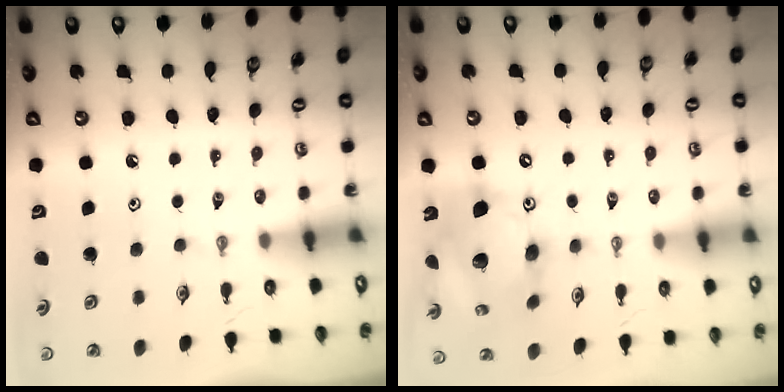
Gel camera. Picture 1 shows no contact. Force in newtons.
{"total": 17.1, "press": 16.9, "slide": 2.2}